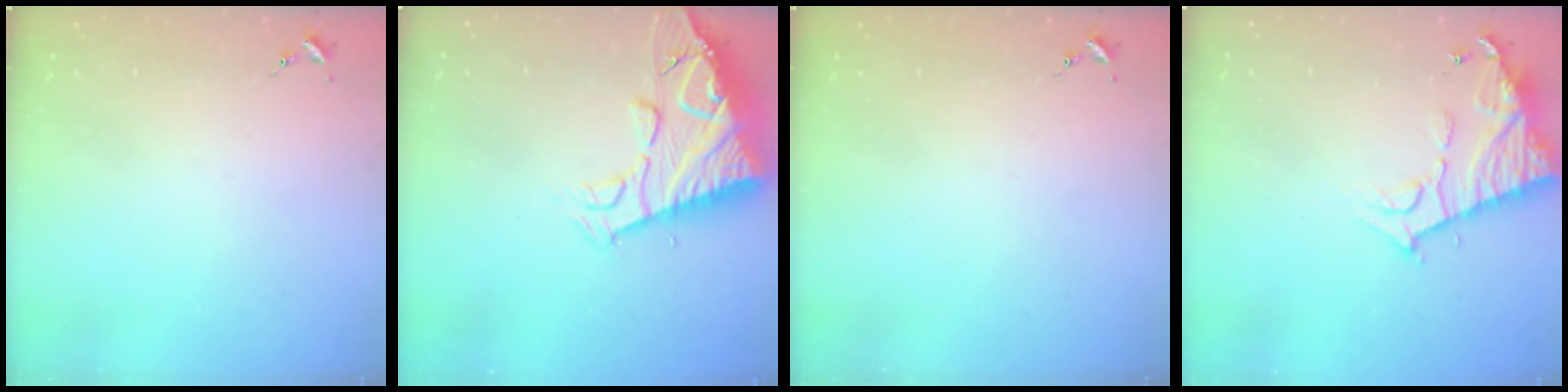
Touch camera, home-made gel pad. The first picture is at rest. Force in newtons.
{"total": 15.0, "press": 14.9, "slide": 1.4}
{"total": 0.0}
{"total": 11.7, "press": 11.6, "slide": 0.8}